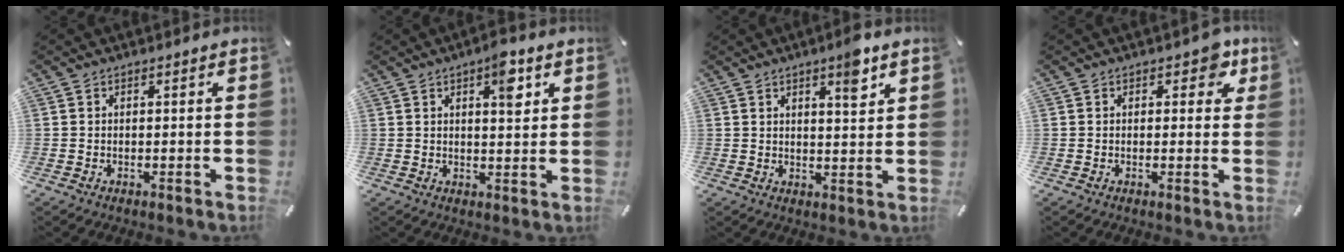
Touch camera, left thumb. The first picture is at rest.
{"total": 6.7, "force": [3.1, 2.6, 5.4], "torque": [-0.064, -0.015, 0.043]}
{"total": 6.1, "force": [4.0, 1.5, 4.4], "torque": [-0.055, -0.024, 0.061]}
{"total": 4.8, "force": [2.2, 2.9, 3.1], "torque": [-0.020, -0.005, 0.030]}